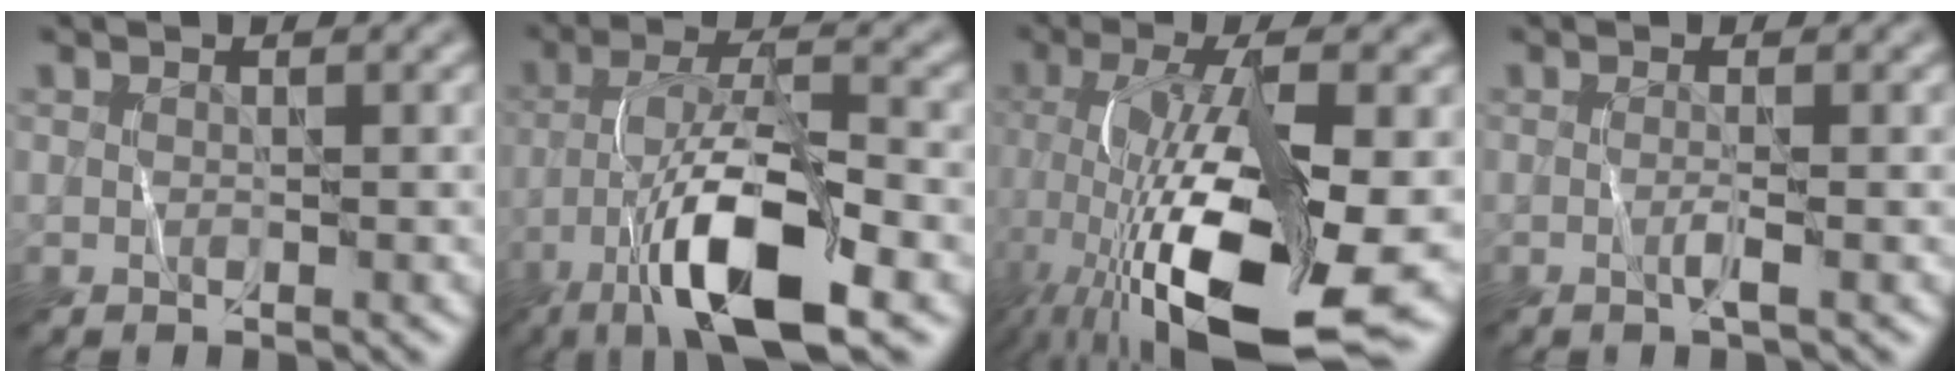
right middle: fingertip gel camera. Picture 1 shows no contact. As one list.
[{"total": 12.3, "force": [-6.0, 3.7, 10.0], "torque": [-0.182, 0.002, -0.109]}, {"total": 16.8, "force": [-4.9, 6.0, 14.9], "torque": [-0.268, -0.017, -0.082]}, {"total": 1.3, "force": [-0.3, 0.2, 1.3], "torque": [-0.023, -0.003, -0.009]}]